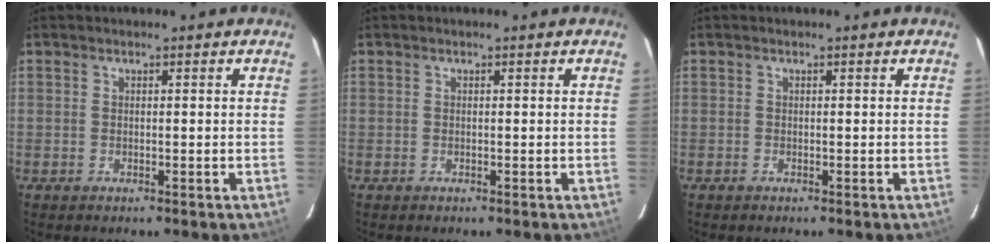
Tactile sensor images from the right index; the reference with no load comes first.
{"total": 0.0}
{"total": 0.0}